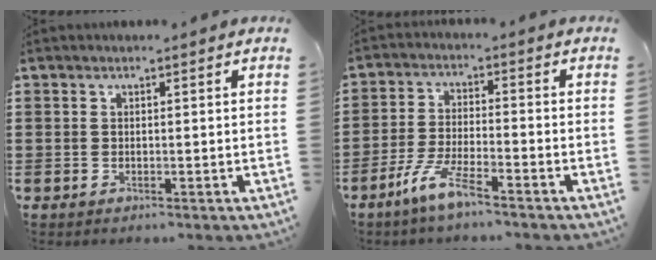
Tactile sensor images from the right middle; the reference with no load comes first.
{"total": 6.1, "force": [-4.4, 0.7, 4.2], "torque": [-0.100, -0.011, -0.086]}